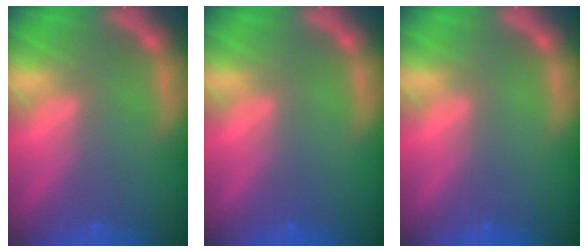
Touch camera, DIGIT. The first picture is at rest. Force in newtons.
{"total": 0.0}
{"total": 0.0}